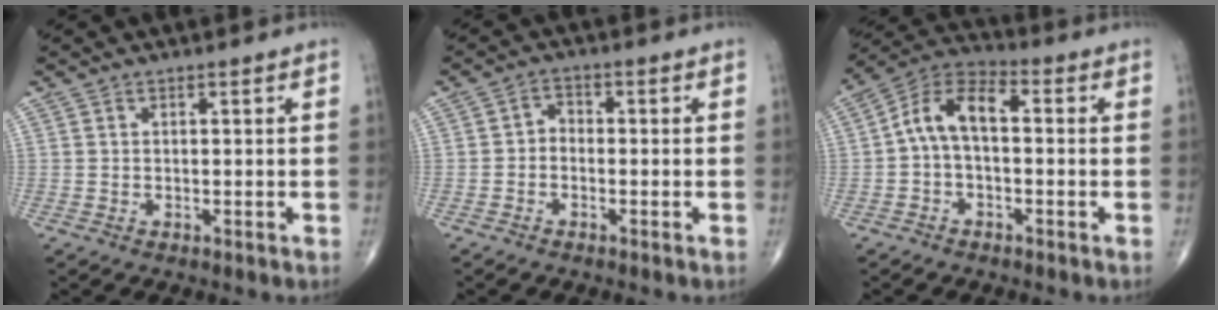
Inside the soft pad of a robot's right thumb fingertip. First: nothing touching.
{"total": 2.4, "force": [-0.8, 1.9, 1.3], "torque": [-0.007, 0.014, -0.025]}
{"total": 9.2, "force": [-0.1, 5.2, 7.6], "torque": [-0.131, 0.037, -0.016]}